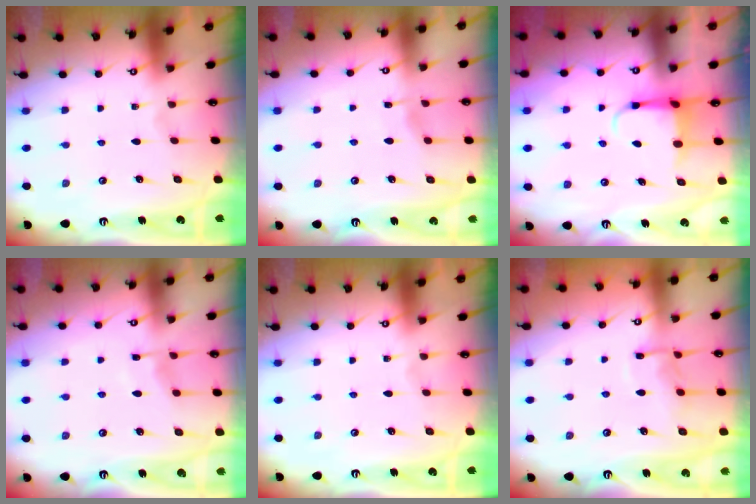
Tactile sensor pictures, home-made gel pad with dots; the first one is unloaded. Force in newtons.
{"total": 2.6, "press": 2.5, "slide": 0.4}
{"total": 4.5, "press": 4.5, "slide": 0.5}
{"total": 4.5, "press": 4.5, "slide": 0.5}
{"total": 0.0}
{"total": 8.2, "press": 8.1, "slide": 0.9}